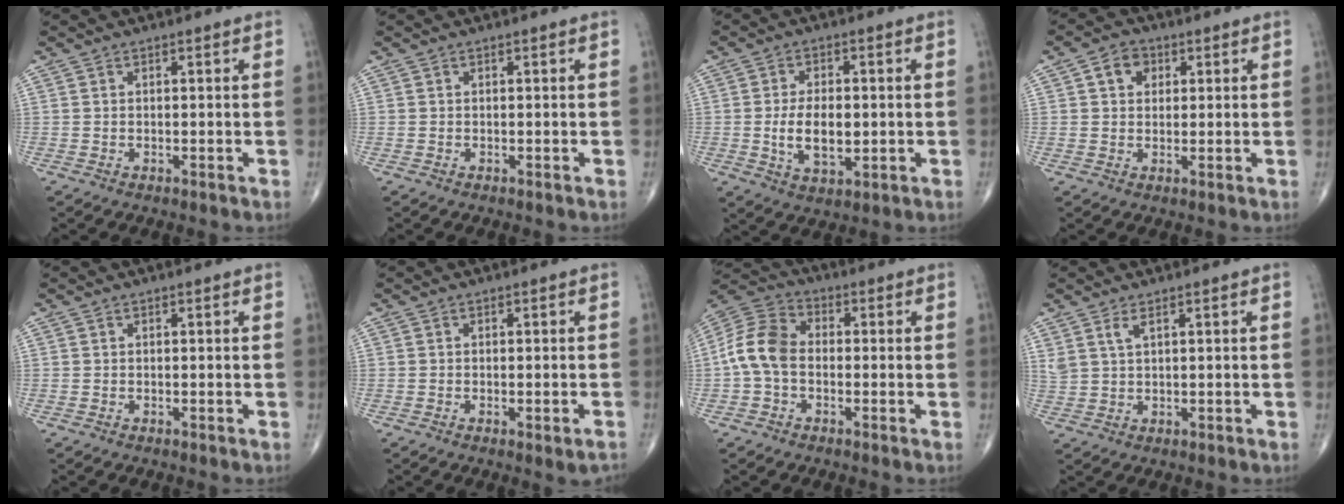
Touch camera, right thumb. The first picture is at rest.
{"total": 0.0}
{"total": 8.2, "force": [-0.6, 4.5, 6.8], "torque": [-0.111, -0.006, -0.006]}
{"total": 4.6, "force": [1.5, 3.6, 2.4], "torque": [-0.021, 0.002, 0.023]}
{"total": 0.0}
{"total": 2.5, "force": [-1.2, 0.6, 2.2], "torque": [-0.026, 0.002, -0.011]}
{"total": 9.8, "force": [-1.1, 6.8, 6.9], "torque": [-0.134, 0.028, -0.036]}
{"total": 2.8, "force": [1.7, 1.0, 2.0], "torque": [-0.048, -0.003, 0.042]}